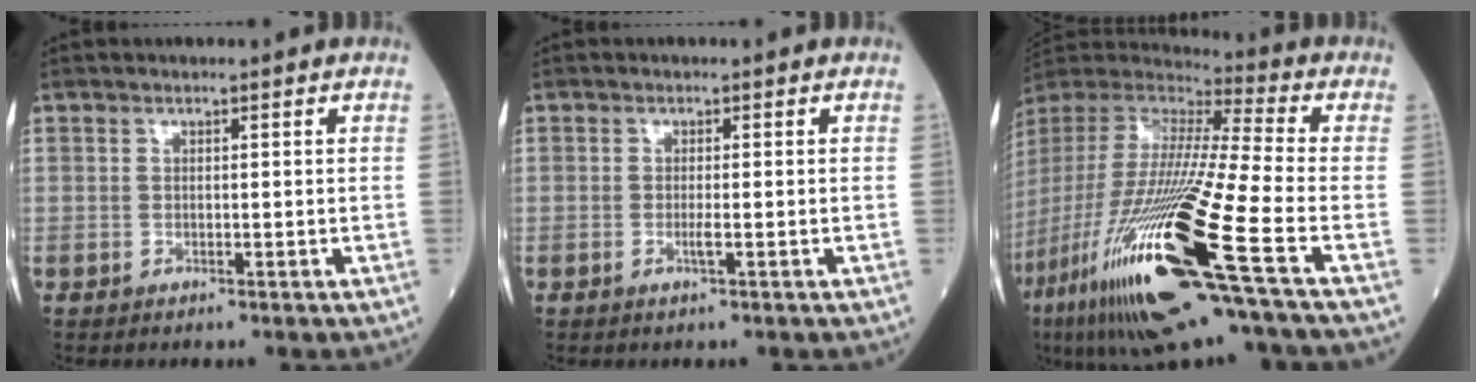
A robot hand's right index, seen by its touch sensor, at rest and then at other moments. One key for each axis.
{"total": 1.1, "fx": -0.4, "fy": -0.2, "fz": 1.0, "tx": -0.023, "ty": -0.002, "tz": -0.007}
{"total": 31.3, "fx": -13.6, "fy": 2.0, "fz": 28.1, "tx": -0.586, "ty": -0.081, "tz": -0.259}